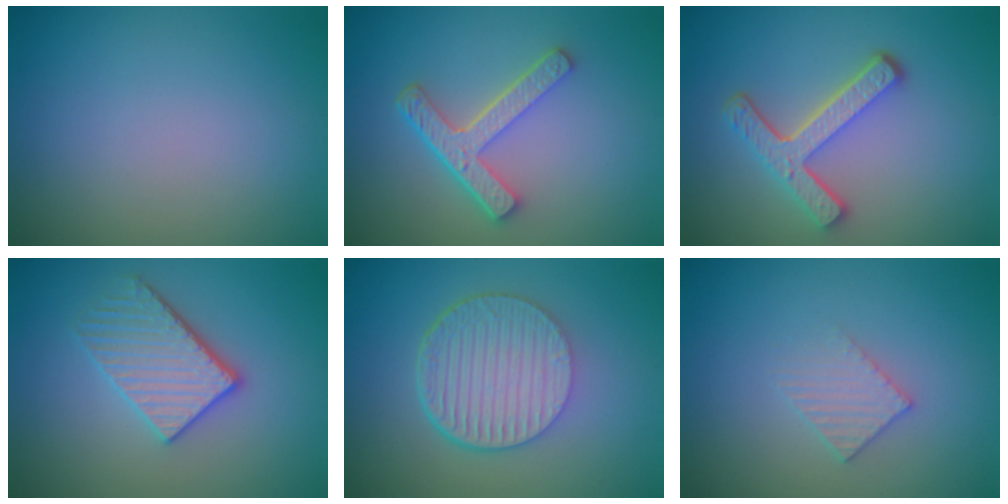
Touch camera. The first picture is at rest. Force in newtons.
{"total": 4.5, "press": 3.3, "slide": 3.1}
{"total": 4.8, "press": 3.6, "slide": 3.2}
{"total": 3.7, "press": 3.3, "slide": 1.6}
{"total": 6.7, "press": 4.6, "slide": 4.9}
{"total": 1.9, "press": 1.9, "slide": 0.2}